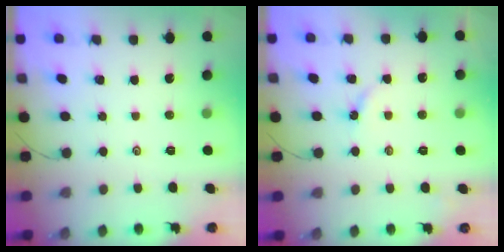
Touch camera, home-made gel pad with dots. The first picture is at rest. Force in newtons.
{"total": 2.5, "press": 2.5, "slide": 0.4}